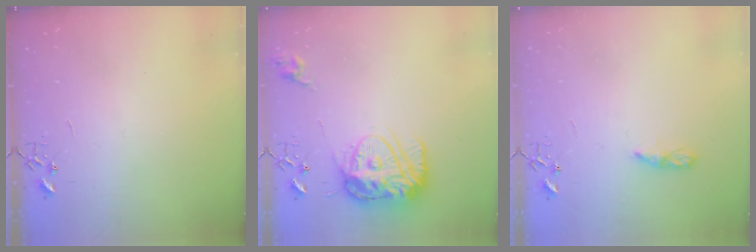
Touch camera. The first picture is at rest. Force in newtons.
{"total": 15.2, "press": 15.1, "slide": 1.5}
{"total": 5.1, "press": 5.1, "slide": 0.6}